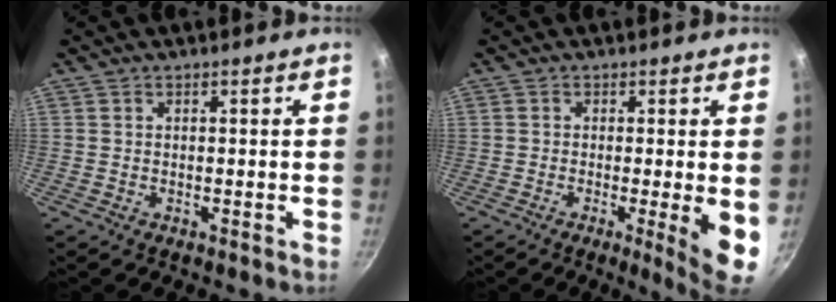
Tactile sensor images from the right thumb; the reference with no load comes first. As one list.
[{"total": 7.0, "force": [-1.0, 0.8, 6.9], "torque": [-0.093, -0.015, -0.013]}]